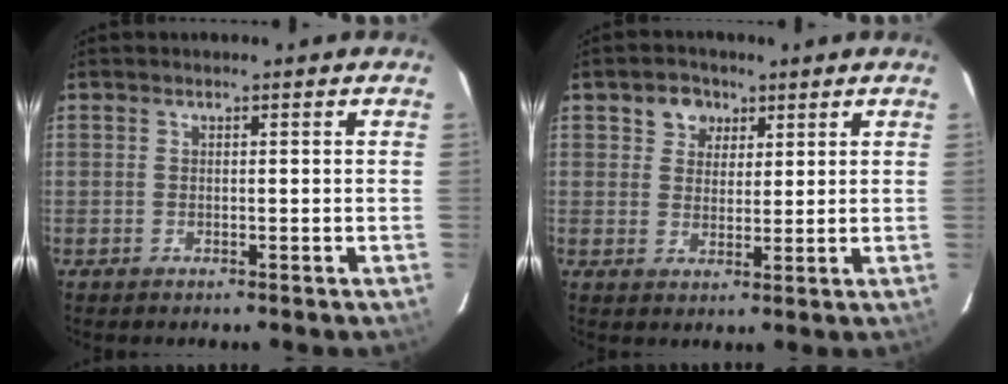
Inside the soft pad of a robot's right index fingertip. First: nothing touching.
{"total": 4.7, "force": [2.4, 3.8, 1.2], "torque": [-0.011, 0.013, 0.041]}